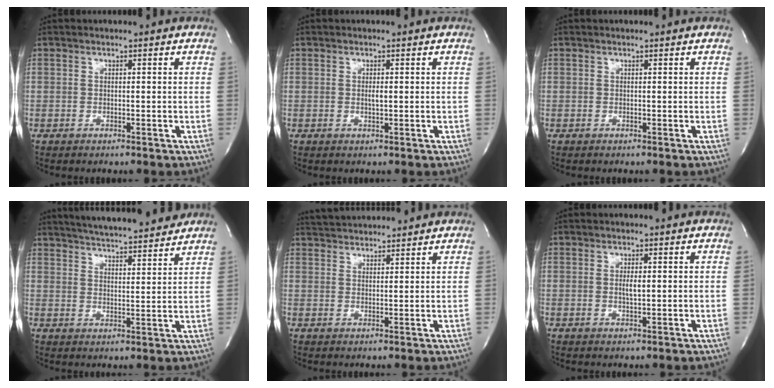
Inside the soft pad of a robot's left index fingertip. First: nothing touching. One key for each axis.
{"total": 0.9, "fx": 0.0, "fy": 0.2, "fz": 0.9, "tx": -0.018, "ty": -0.004, "tz": 0.000}
{"total": 0.0}
{"total": 15.9, "fx": 14.6, "fy": 1.6, "fz": 6.0, "tx": -0.099, "ty": 0.011, "tz": 0.208}
{"total": 7.6, "fx": 7.4, "fy": 0.9, "fz": 1.7, "tx": -0.036, "ty": 0.030, "tz": 0.114}
{"total": 1.6, "fx": 0.1, "fy": 0.3, "fz": 1.5, "tx": -0.032, "ty": -0.003, "tz": 0.001}